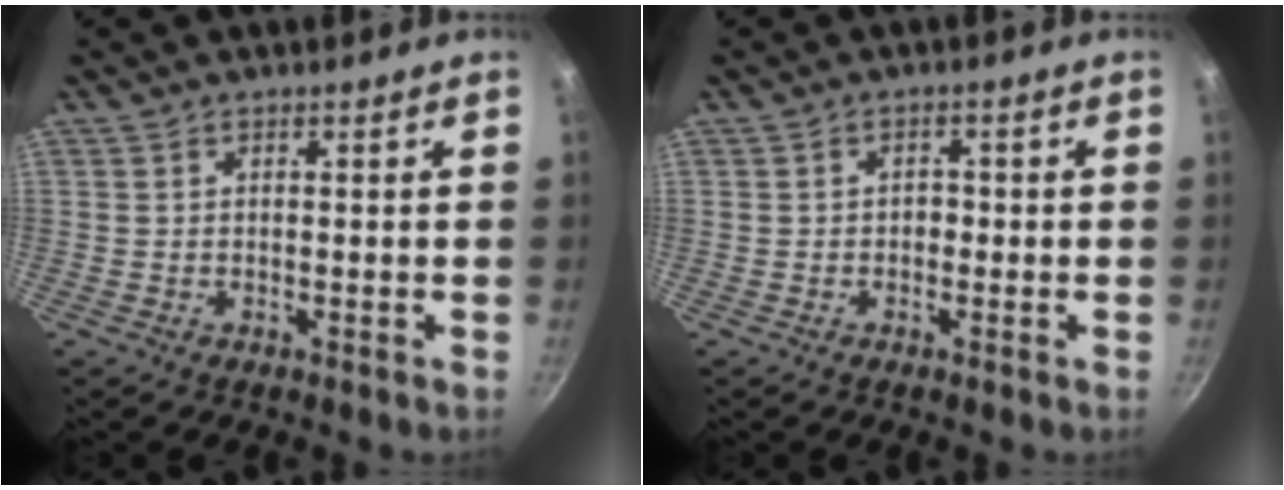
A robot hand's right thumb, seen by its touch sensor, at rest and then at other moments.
{"total": 1.7, "force": [-0.4, 1.3, 1.0], "torque": [-0.007, 0.009, -0.008]}